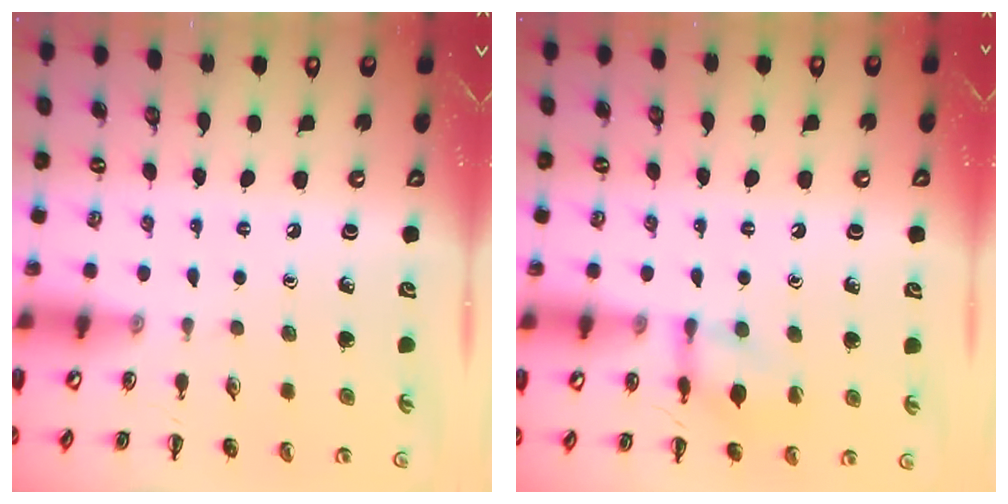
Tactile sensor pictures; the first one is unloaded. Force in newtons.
{"total": 11.1, "press": 11.0, "slide": 0.4}